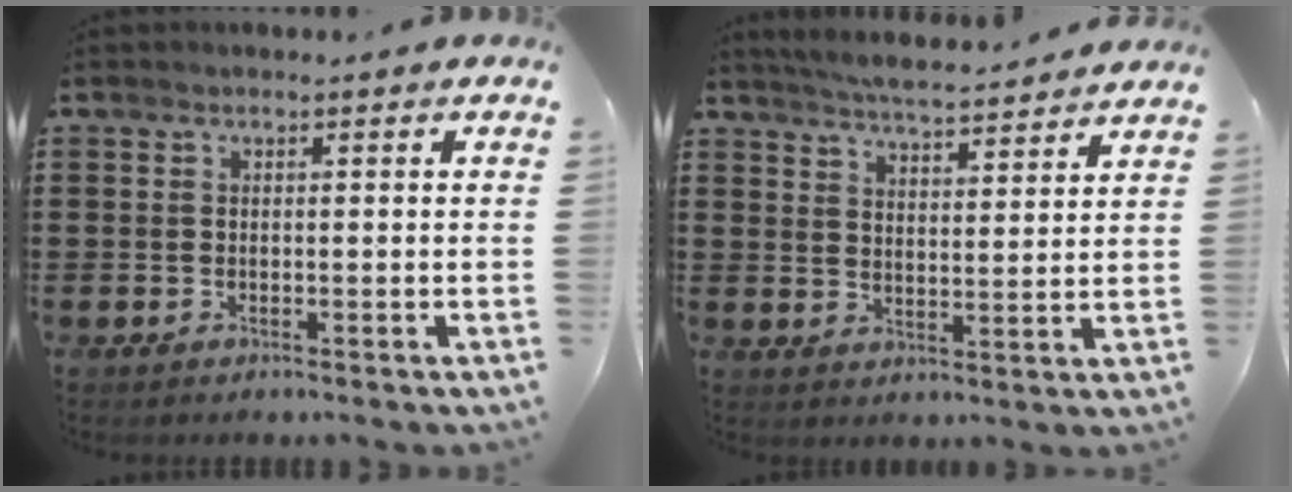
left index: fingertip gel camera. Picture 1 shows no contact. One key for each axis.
{"total": 4.8, "fx": 4.6, "fy": -0.4, "fz": 1.0, "tx": -0.037, "ty": -0.027, "tz": 0.081}